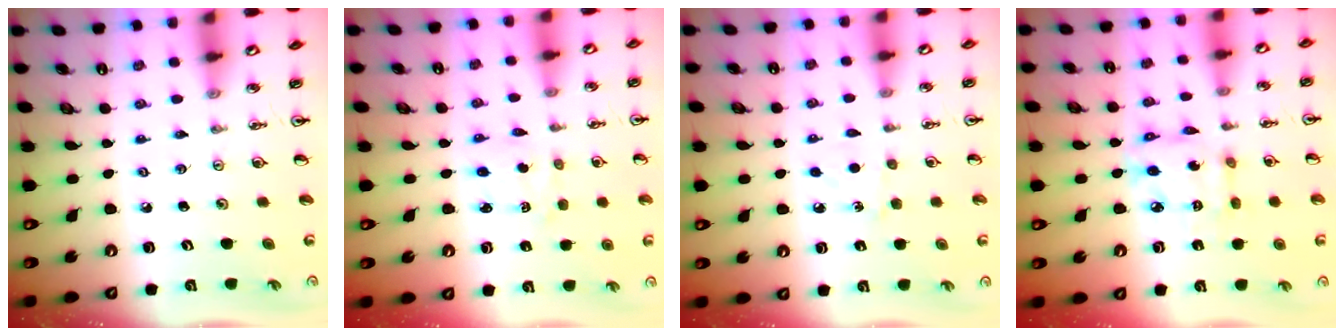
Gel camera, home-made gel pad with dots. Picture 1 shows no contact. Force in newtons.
{"total": 1.8, "press": 1.8, "slide": 0.5}
{"total": 5.1, "press": 5.0, "slide": 0.8}
{"total": 8.2, "press": 8.1, "slide": 0.4}